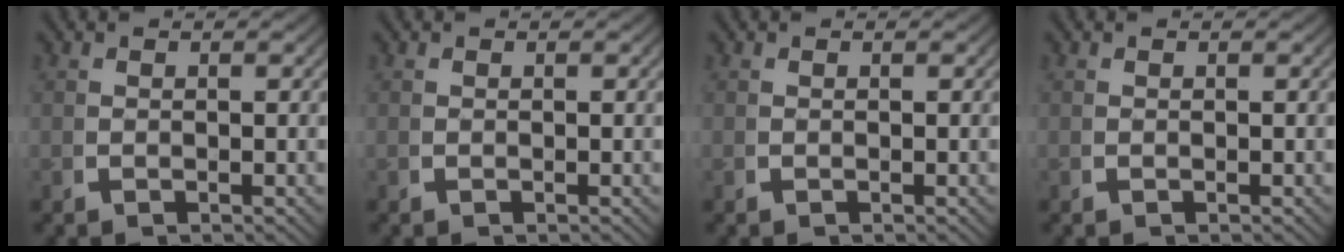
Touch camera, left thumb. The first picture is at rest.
{"total": 0.0}
{"total": 0.0}
{"total": 0.0}